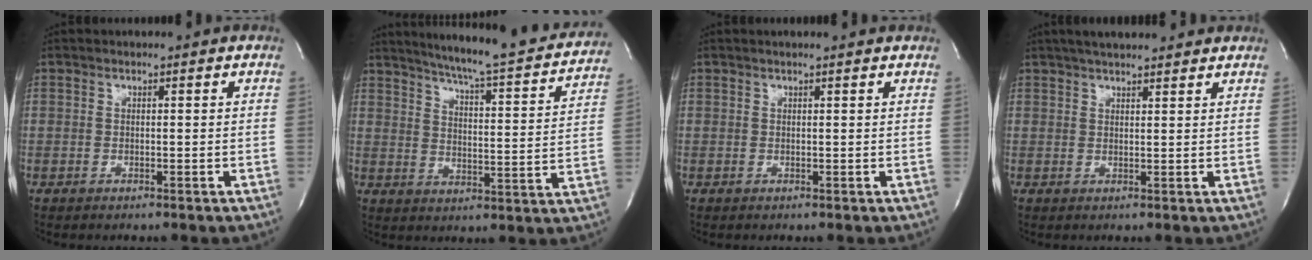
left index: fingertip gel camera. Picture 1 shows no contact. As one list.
[{"total": 23.4, "force": [21.2, 1.5, 9.6], "torque": [-0.144, -0.049, 0.267]}, {"total": 1.9, "force": [1.6, -0.2, 0.9], "torque": [-0.018, 0.011, 0.020]}, {"total": 8.4, "force": [7.2, 1.3, 4.0], "torque": [-0.064, 0.032, 0.101]}]